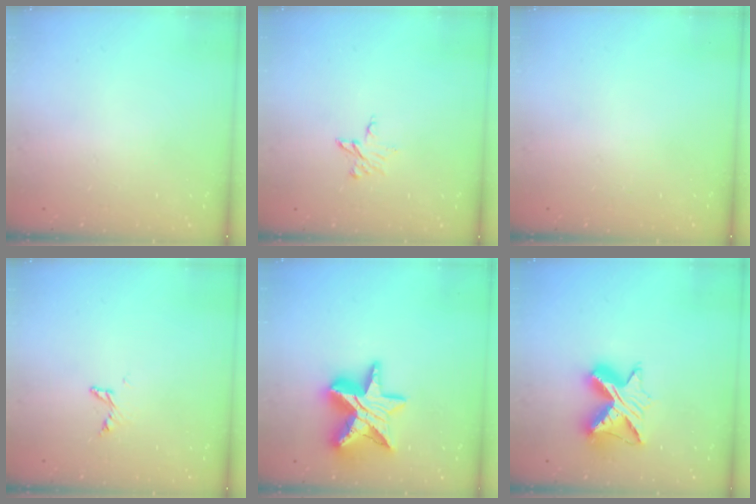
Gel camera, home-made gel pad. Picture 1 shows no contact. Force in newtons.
{"total": 4.5, "press": 4.5, "slide": 0.4}
{"total": 0.0}
{"total": 2.7, "press": 2.7, "slide": 0.1}
{"total": 16.9, "press": 16.8, "slide": 1.3}
{"total": 10.9, "press": 10.8, "slide": 1.0}